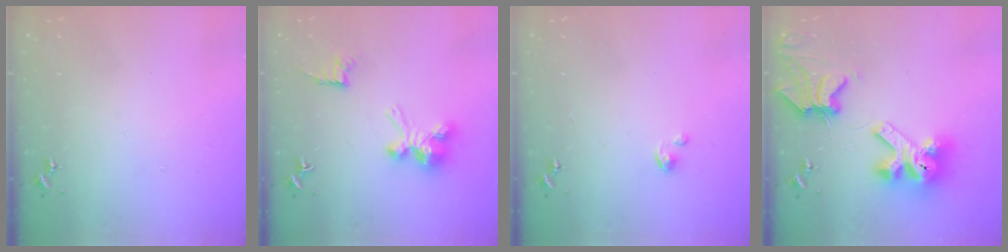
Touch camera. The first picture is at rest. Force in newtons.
{"total": 10.1, "press": 10.1, "slide": 0.1}
{"total": 2.8, "press": 2.8, "slide": 0.2}
{"total": 13.9, "press": 13.8, "slide": 1.8}